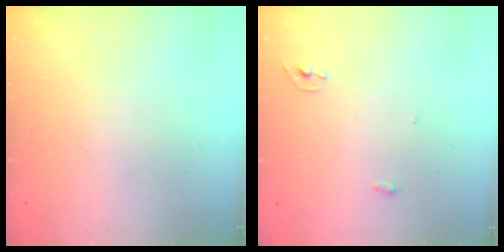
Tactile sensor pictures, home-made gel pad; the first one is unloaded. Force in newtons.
{"total": 5.6, "press": 3.9, "slide": 4.1}